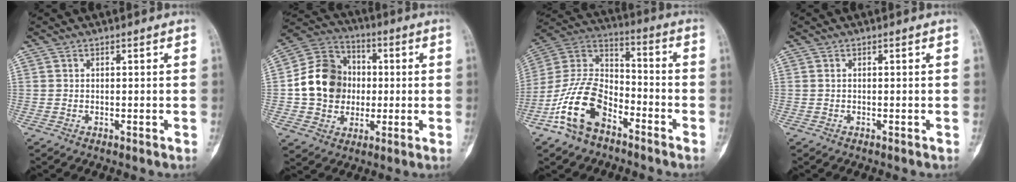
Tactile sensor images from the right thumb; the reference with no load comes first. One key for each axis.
{"total": 14.6, "fx": -0.1, "fy": 12.5, "fz": 7.6, "tx": -0.107, "ty": 0.023, "tz": -0.003}
{"total": 15.9, "fx": -8.7, "fy": 9.0, "fz": 9.7, "tx": -0.183, "ty": 0.068, "tz": -0.173}
{"total": 0.0}